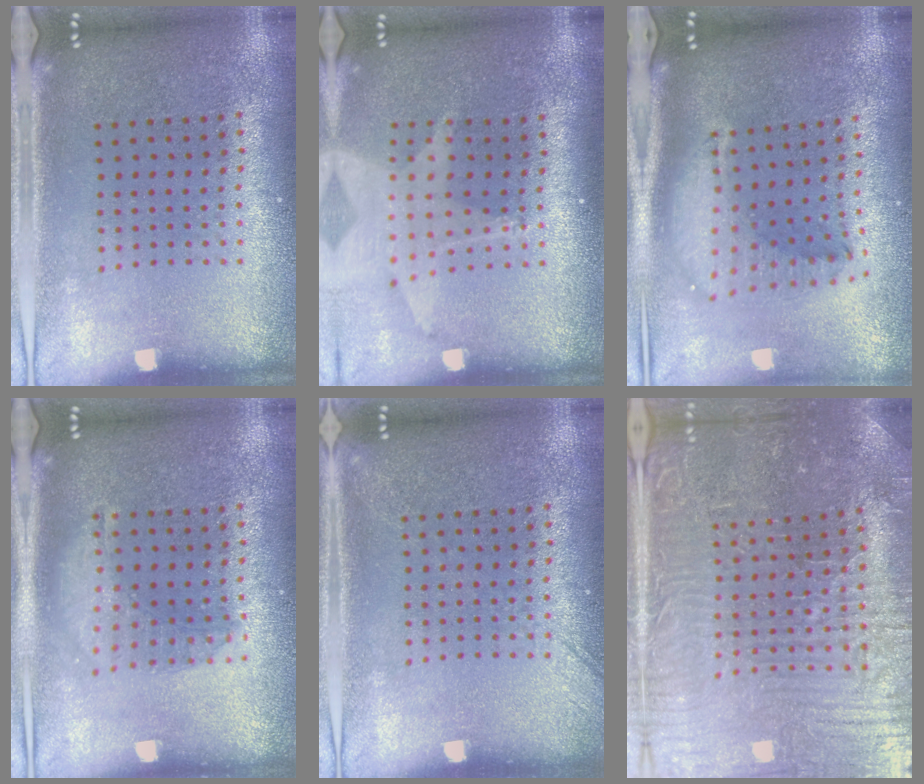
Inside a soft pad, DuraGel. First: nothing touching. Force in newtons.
{"total": 1.7, "press": 1.5, "slide": 0.9}
{"total": 2.1, "press": 1.7, "slide": 1.3}
{"total": 1.4, "press": 1.4, "slide": 0.3}
{"total": 1.4, "press": 1.3, "slide": 0.3}
{"total": 3.9, "press": 3.9, "slide": 0.6}